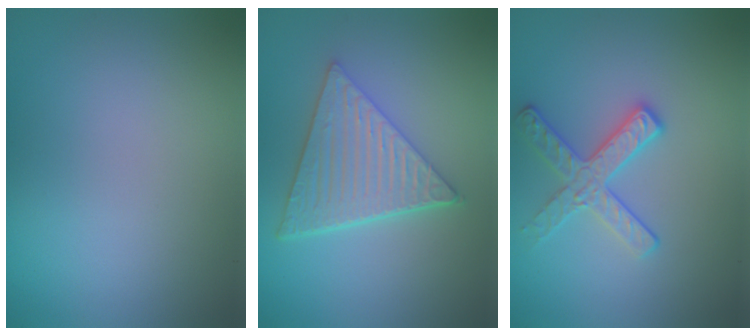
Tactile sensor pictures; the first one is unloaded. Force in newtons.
{"total": 5.9, "press": 4.3, "slide": 4.1}
{"total": 2.8, "press": 2.7, "slide": 0.7}